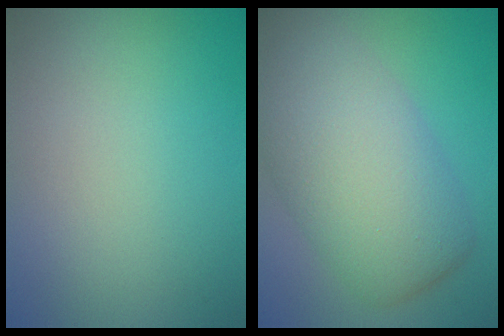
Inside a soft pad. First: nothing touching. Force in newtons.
{"total": 8.7, "press": 8.7, "slide": 0.5}